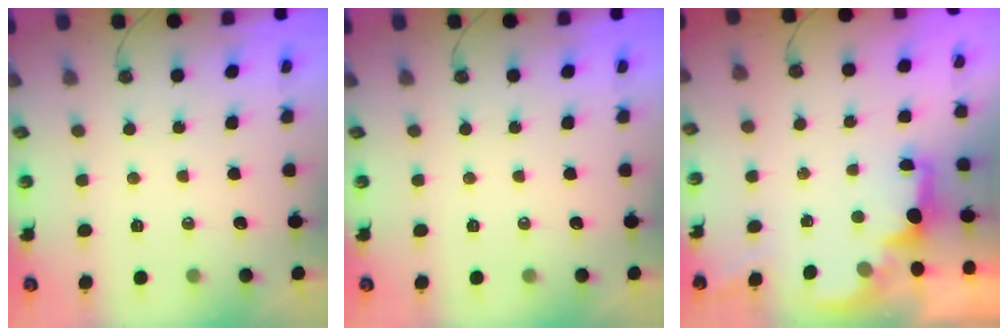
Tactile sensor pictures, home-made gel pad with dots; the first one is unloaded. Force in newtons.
{"total": 0.0}
{"total": 2.1, "press": 1.9, "slide": 0.8}